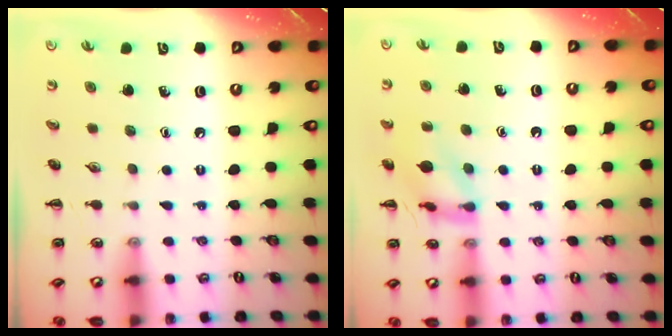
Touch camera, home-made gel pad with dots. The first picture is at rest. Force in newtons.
{"total": 12.1, "press": 12.0, "slide": 1.0}